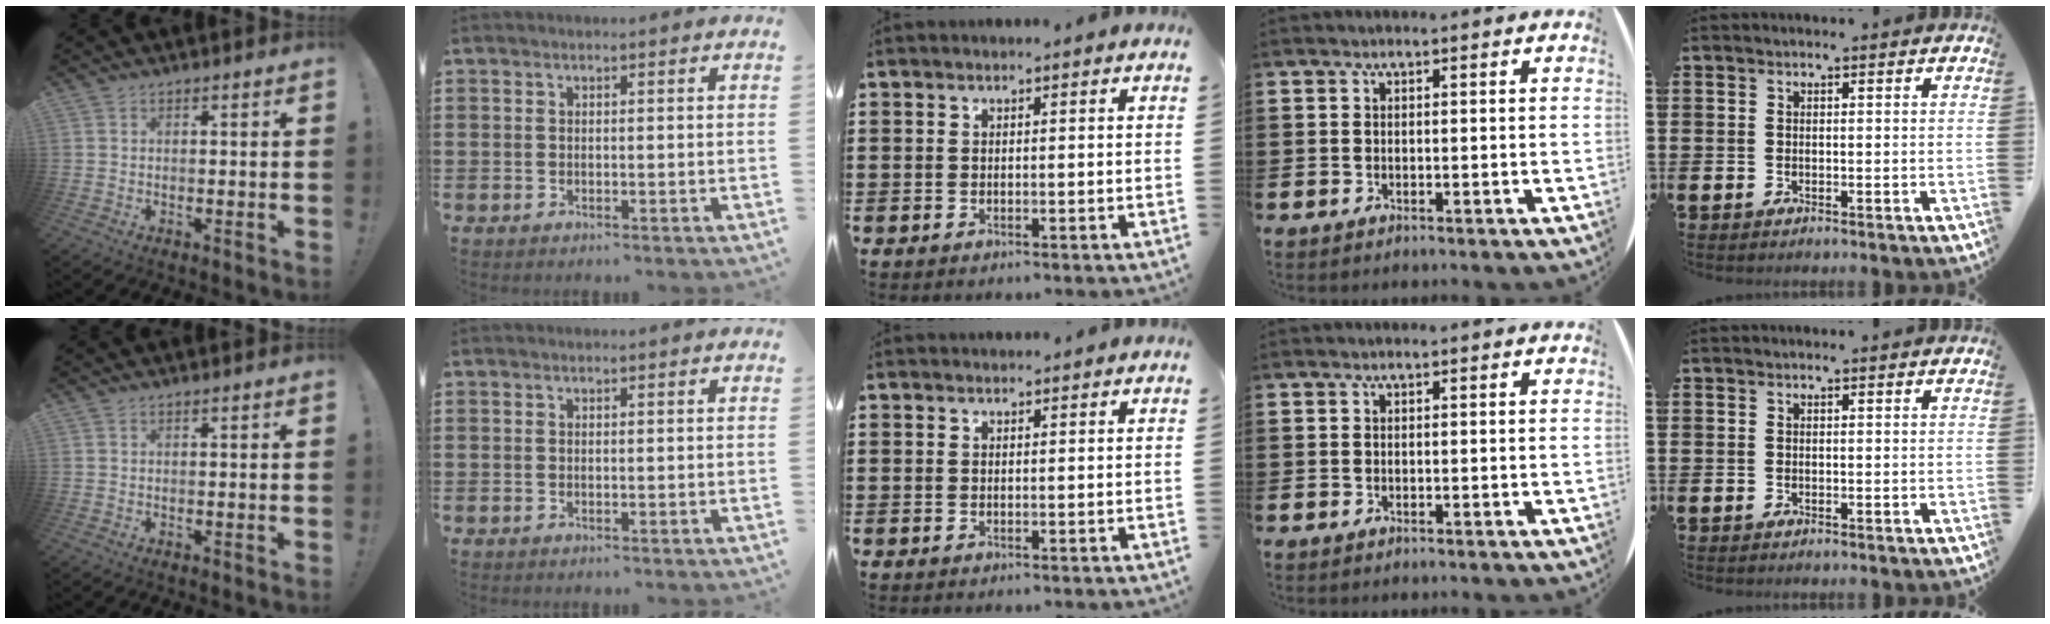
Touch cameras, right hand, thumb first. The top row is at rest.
{"middle": {"total": 0.5, "force": [0.5, 0.1, 0.0], "torque": [0.006, -0.003, 0.009]}}